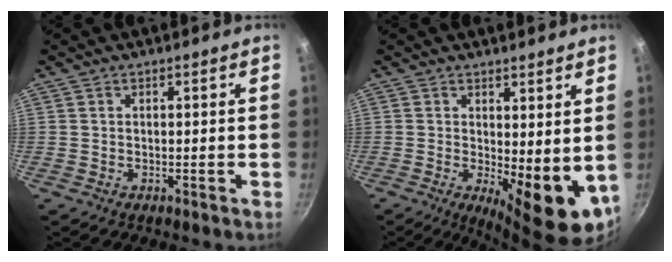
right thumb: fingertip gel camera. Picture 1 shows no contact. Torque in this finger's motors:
{"motor_torque": [-0.49, 0.90, 1.22, 0.33, 0.14]}